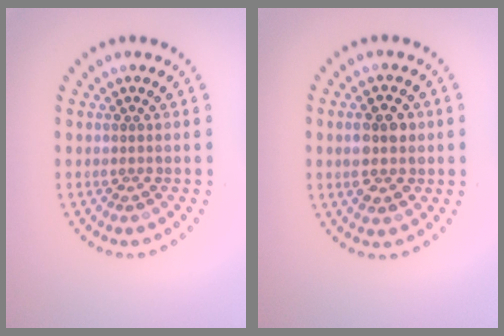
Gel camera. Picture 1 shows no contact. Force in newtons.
{"total": 3.8, "press": 3.8, "slide": 0.3}